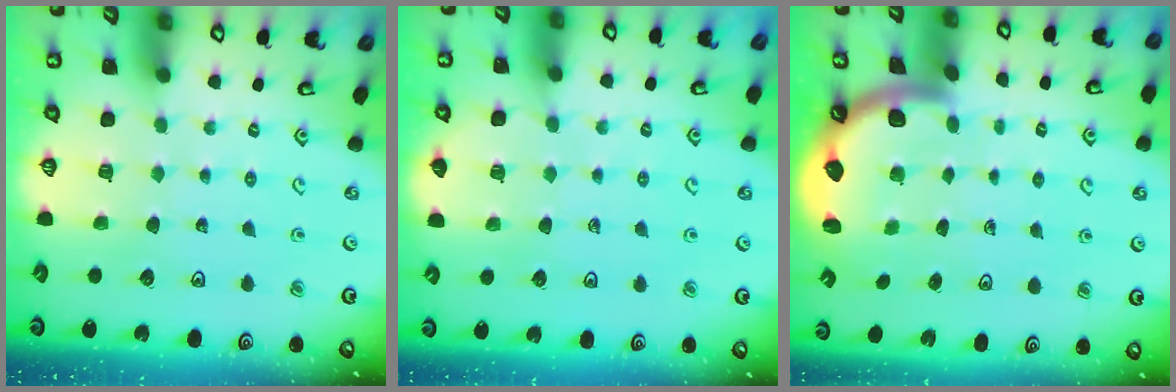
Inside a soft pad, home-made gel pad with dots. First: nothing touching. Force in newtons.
{"total": 3.7, "press": 3.5, "slide": 1.1}
{"total": 2.3, "press": 2.3, "slide": 0.4}